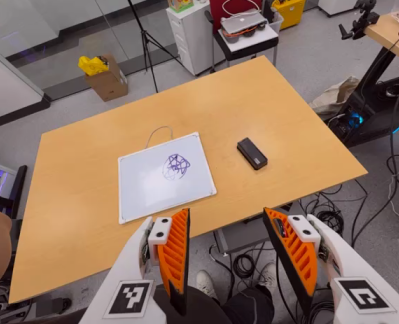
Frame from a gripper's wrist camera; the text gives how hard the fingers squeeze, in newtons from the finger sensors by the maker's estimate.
{"total": 0.0}